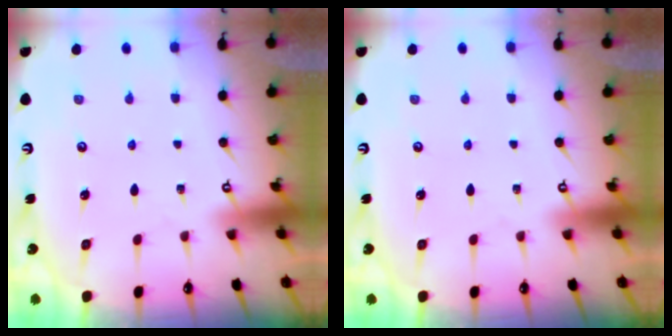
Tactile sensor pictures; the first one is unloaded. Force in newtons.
{"total": 0.0}